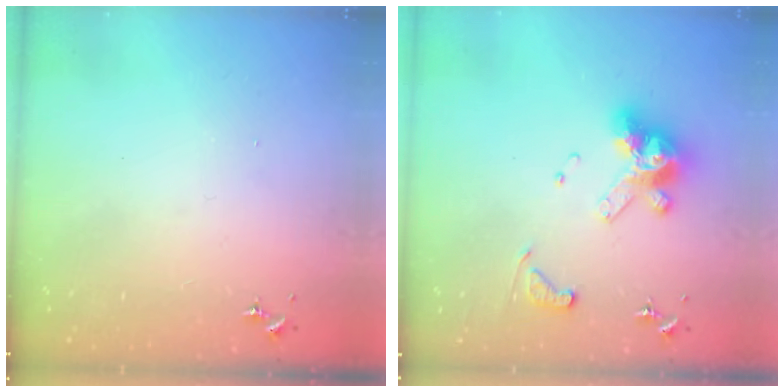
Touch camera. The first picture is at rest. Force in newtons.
{"total": 14.2, "press": 14.0, "slide": 1.8}